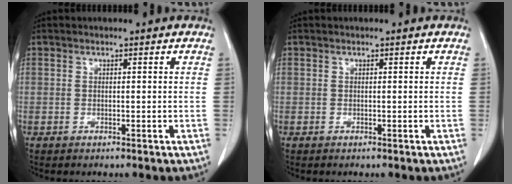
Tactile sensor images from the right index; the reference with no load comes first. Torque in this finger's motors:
{"motor_torque": [-0.01, 0.01, 0.00, 0.00]}